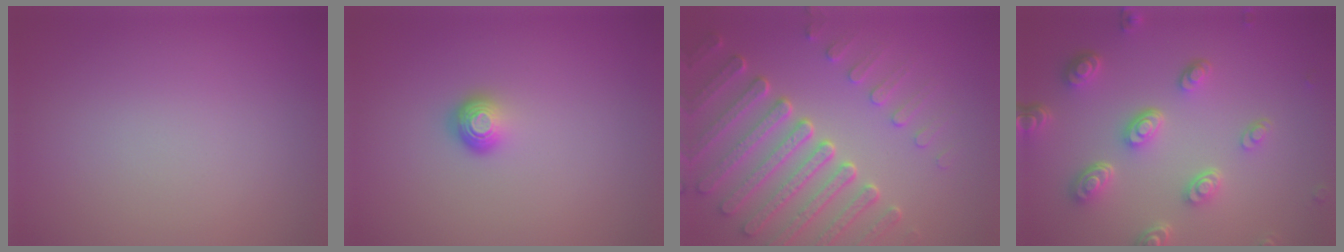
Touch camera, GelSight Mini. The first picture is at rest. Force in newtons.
{"total": 1.6, "press": 1.1, "slide": 1.2}
{"total": 7.4, "press": 5.6, "slide": 4.9}
{"total": 5.4, "press": 4.0, "slide": 3.7}